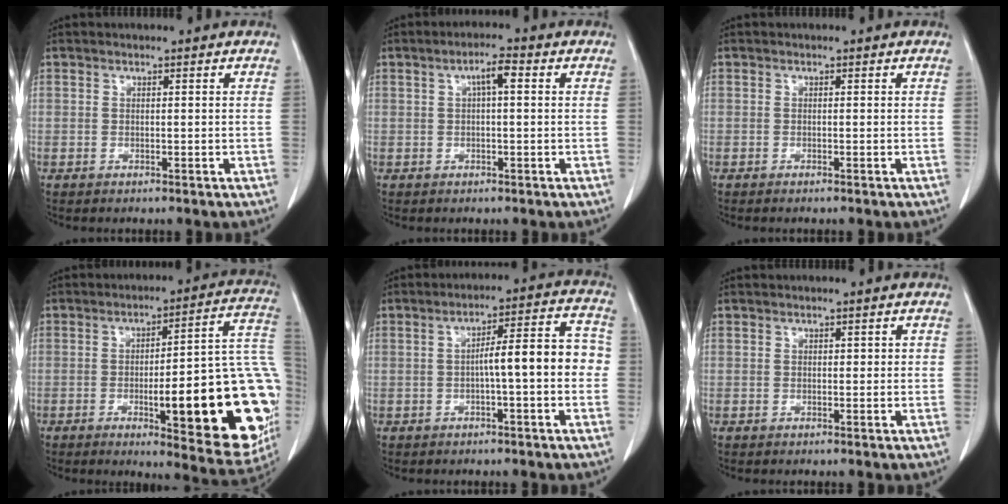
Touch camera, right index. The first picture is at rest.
{"total": 3.5, "force": [0.9, 0.7, 3.3], "torque": [-0.057, 0.013, 0.014]}
{"total": 0.0}
{"total": 25.0, "force": [-5.1, 4.9, 24.0], "torque": [-0.222, 0.018, -0.055]}
{"total": 9.2, "force": [-0.8, 1.5, 9.0], "torque": [-0.121, 0.039, -0.013]}
{"total": 1.2, "force": [0.2, 0.7, 0.9], "torque": [-0.013, 0.007, 0.004]}